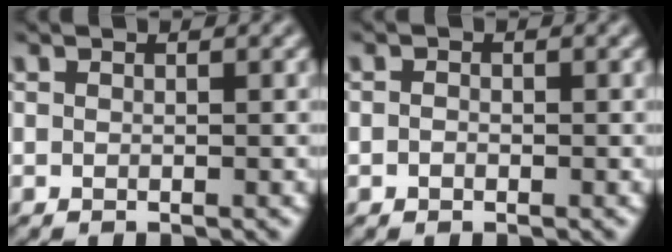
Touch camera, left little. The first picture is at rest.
{"total": 0.7, "force": [-0.3, 0.6, 0.3], "torque": [-0.007, -0.002, -0.008]}